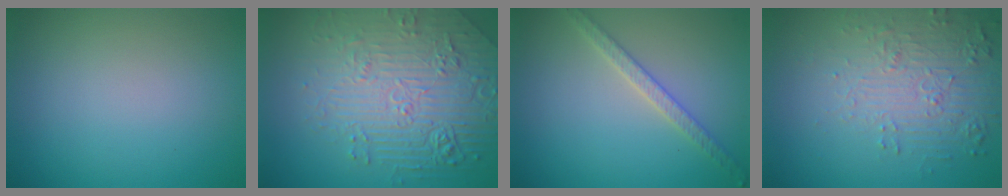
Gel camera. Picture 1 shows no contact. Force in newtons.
{"total": 6.9, "press": 5.6, "slide": 4.0}
{"total": 2.5, "press": 2.4, "slide": 0.4}
{"total": 5.7, "press": 3.8, "slide": 4.2}